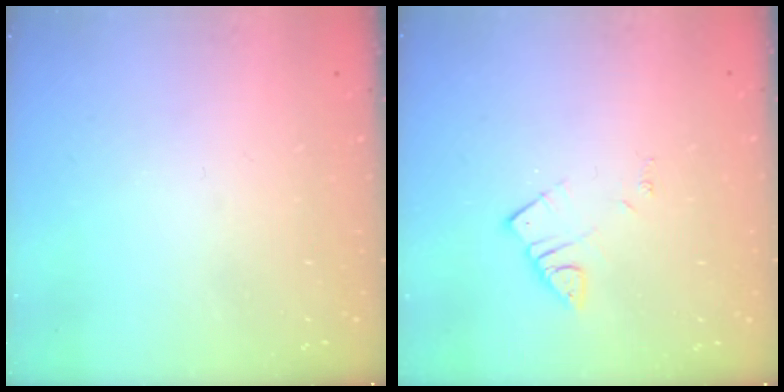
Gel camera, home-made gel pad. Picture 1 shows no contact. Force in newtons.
{"total": 3.5, "press": 3.5, "slide": 0.4}